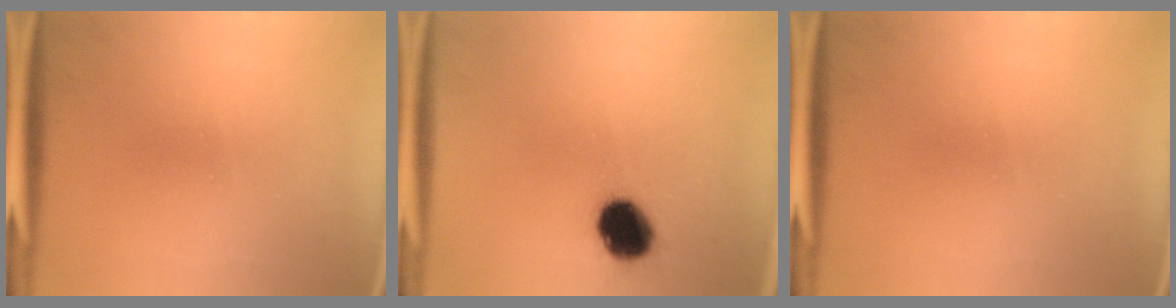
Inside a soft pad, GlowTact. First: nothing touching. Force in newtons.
{"total": 10.3}
{"total": 0.0}